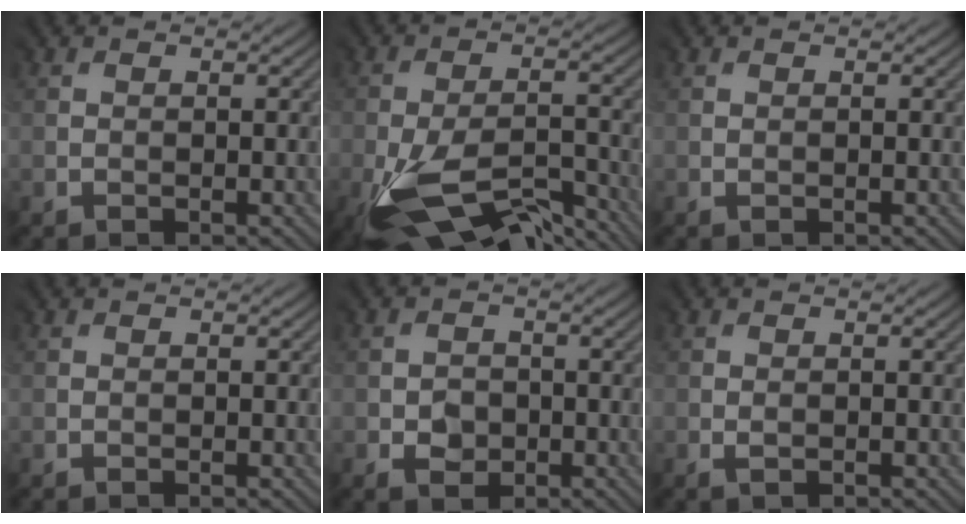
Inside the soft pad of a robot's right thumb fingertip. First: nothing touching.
{"total": 11.0, "force": [-7.5, 4.1, 7.0], "torque": [-0.155, -0.025, -0.139]}
{"total": 0.0}
{"total": 0.0}
{"total": 1.7, "force": [-0.9, 1.5, -0.2], "torque": [0.005, -0.005, -0.015]}
{"total": 0.6, "force": [-0.1, 0.4, 0.4], "torque": [-0.011, -0.001, 0.000]}